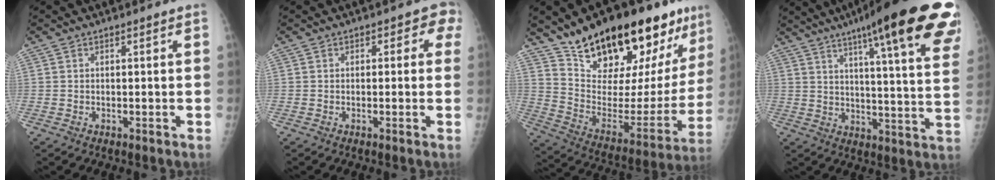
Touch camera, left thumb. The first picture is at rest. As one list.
[{"total": 3.3, "force": [0.7, 2.5, 2.1], "torque": [0.014, 0.007, -0.007]}, {"total": 27.9, "force": [18.8, 9.7, 18.2], "torque": [-0.240, -0.079, 0.298]}, {"total": 28.5, "force": [17.3, 4.7, 22.2], "torque": [-0.258, -0.039, 0.227]}]